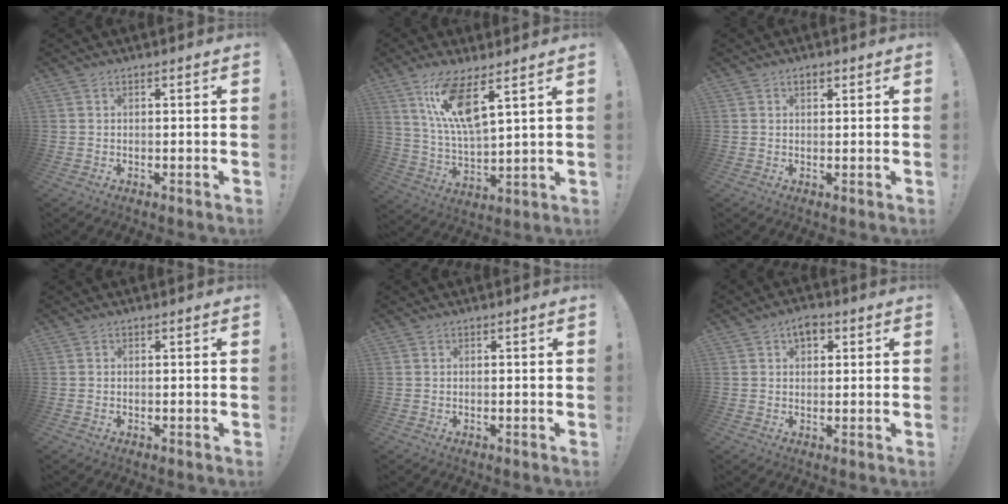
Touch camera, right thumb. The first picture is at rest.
{"total": 12.9, "force": [7.7, 3.0, 9.9], "torque": [-0.198, -0.032, 0.130]}
{"total": 1.9, "force": [1.0, 1.0, 1.2], "torque": [-0.018, 0.000, 0.017]}
{"total": 0.0}
{"total": 0.0}
{"total": 3.9, "force": [2.0, 2.3, 2.4], "torque": [-0.025, -0.004, 0.031]}